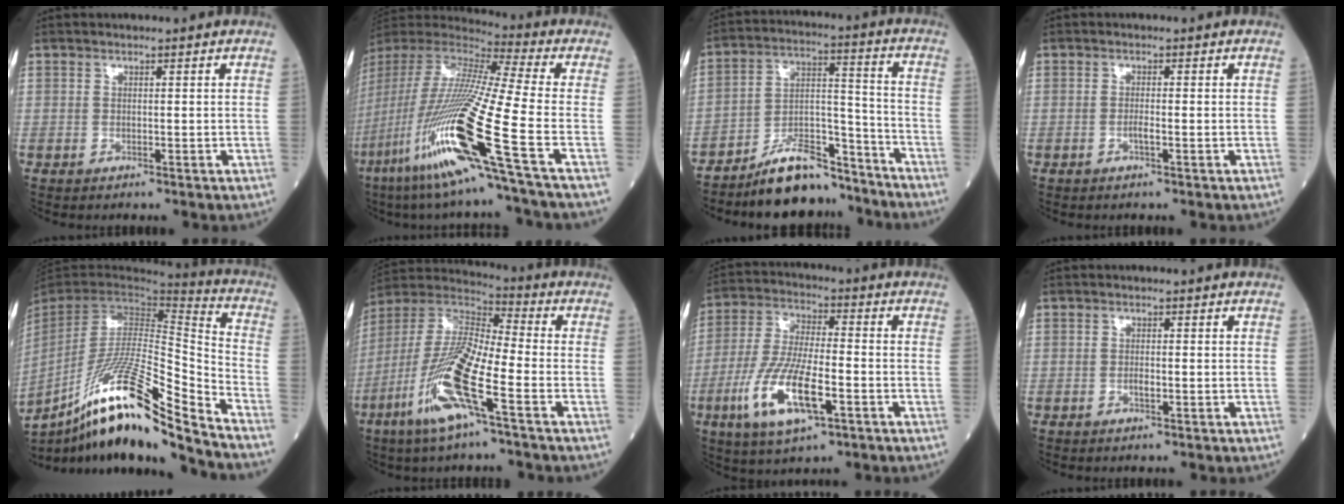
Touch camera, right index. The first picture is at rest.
{"total": 25.7, "force": [-10.6, -0.5, 23.4], "torque": [-0.484, -0.060, -0.209]}
{"total": 11.3, "force": [-10.2, 3.1, 3.8], "torque": [-0.062, 0.032, -0.179]}
{"total": 1.2, "force": [-0.5, 0.0, 1.0], "torque": [-0.022, 0.001, -0.011]}
{"total": 22.9, "force": [-16.7, 0.4, 15.7], "torque": [-0.295, -0.020, -0.306]}
{"total": 15.9, "force": [-6.8, 1.8, 14.2], "torque": [-0.299, -0.018, -0.139]}
{"total": 13.1, "force": [-4.9, 3.4, 11.7], "torque": [-0.244, -0.012, -0.089]}
{"total": 1.1, "force": [-0.4, 0.2, 1.0], "torque": [-0.022, 0.000, -0.008]}